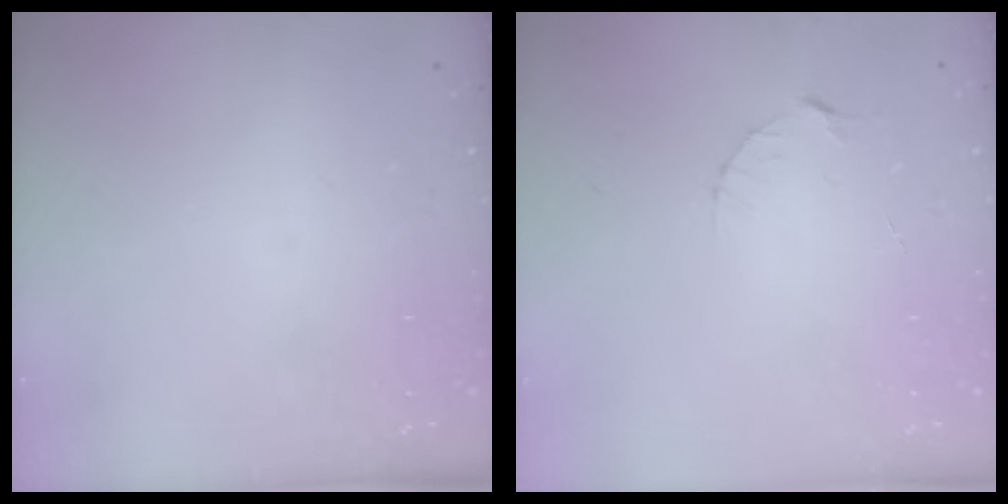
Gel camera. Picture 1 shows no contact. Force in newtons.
{"total": 3.1, "press": 3.1, "slide": 0.3}